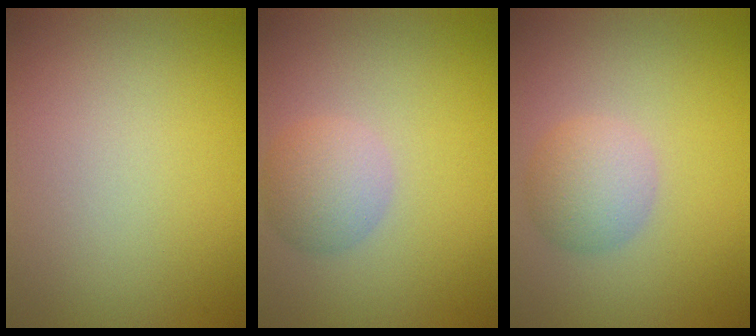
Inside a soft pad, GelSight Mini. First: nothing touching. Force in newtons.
{"total": 3.0, "press": 3.0, "slide": 0.1}
{"total": 3.1, "press": 3.1, "slide": 0.1}